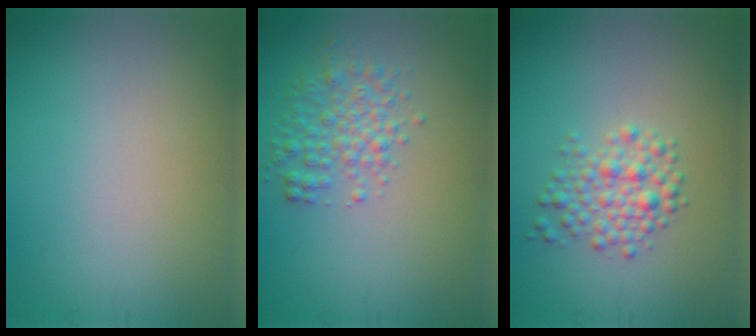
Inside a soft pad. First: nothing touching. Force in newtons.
{"total": 3.0, "press": 3.0, "slide": 0.1}
{"total": 2.8, "press": 2.8, "slide": 0.1}